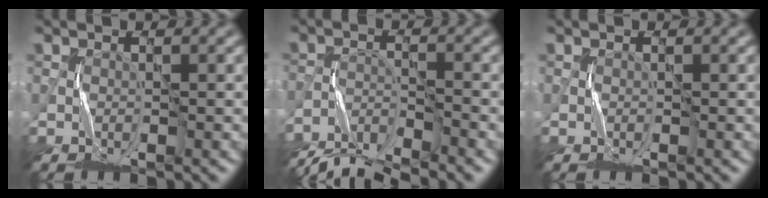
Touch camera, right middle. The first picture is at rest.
{"total": 5.9, "force": [-5.6, 0.7, 1.6], "torque": [-0.033, -0.003, -0.104]}
{"total": 0.0}